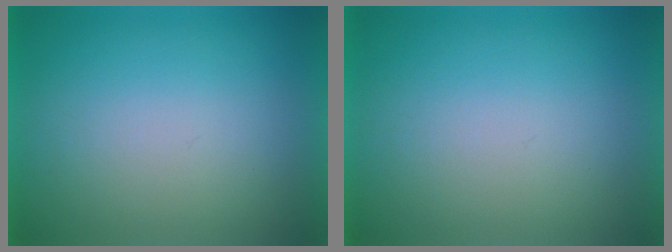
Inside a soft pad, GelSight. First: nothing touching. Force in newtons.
{"total": 0.0}